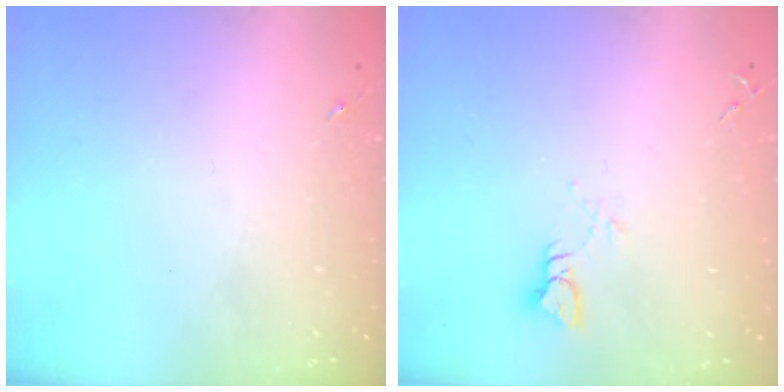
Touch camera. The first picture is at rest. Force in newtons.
{"total": 3.9, "press": 3.9, "slide": 0.3}